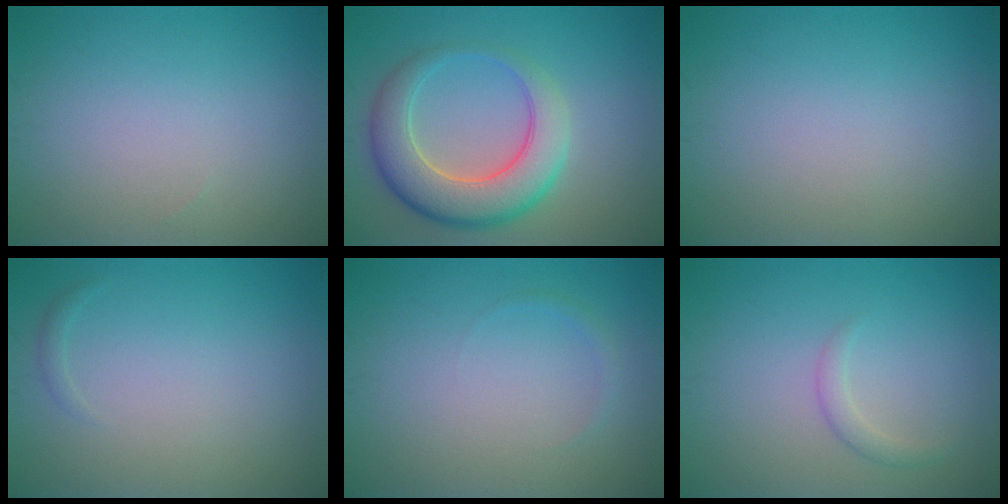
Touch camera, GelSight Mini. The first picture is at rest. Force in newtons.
{"total": 7.1, "press": 7.1, "slide": 0.5}
{"total": 0.0}
{"total": 0.5, "press": 0.5, "slide": 0.0}
{"total": 0.7, "press": 0.7, "slide": 0.1}
{"total": 1.3, "press": 1.3, "slide": 0.1}